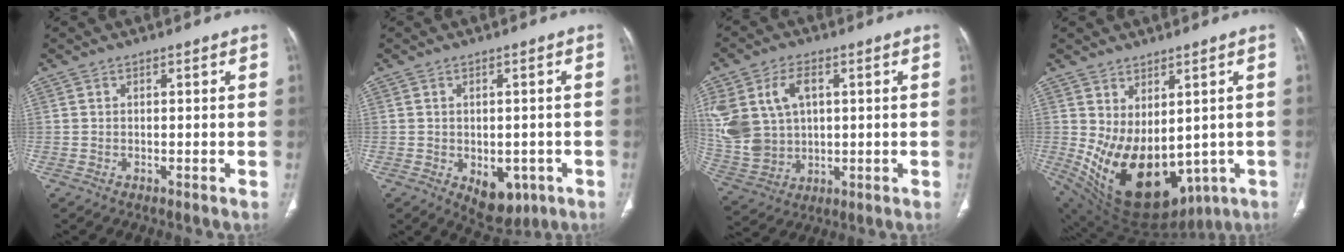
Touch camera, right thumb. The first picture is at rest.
{"total": 7.5, "force": [-2.5, 4.8, 5.2], "torque": [-0.043, 0.004, -0.017]}
{"total": 15.5, "force": [3.9, 10.9, 10.4], "torque": [-0.228, 0.001, 0.095]}
{"total": 20.0, "force": [-2.7, 12.2, 15.7], "torque": [-0.251, -0.023, 0.002]}